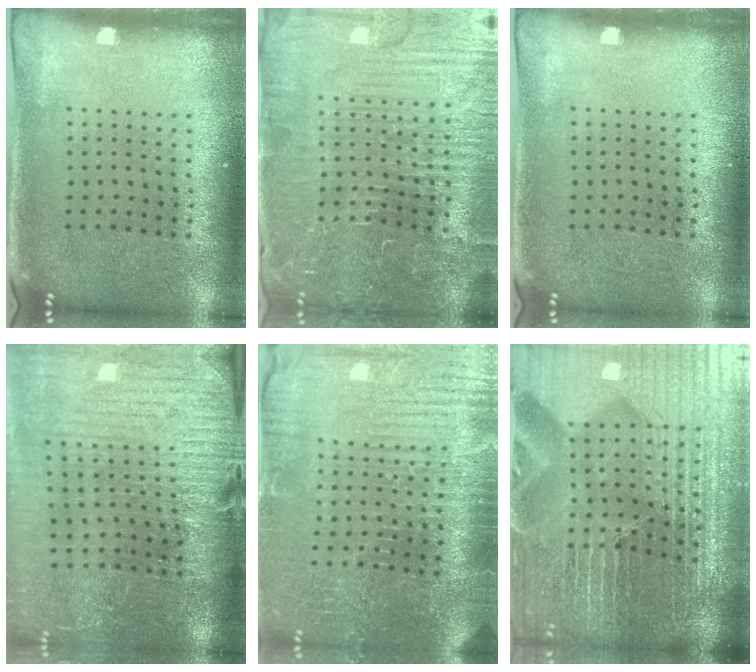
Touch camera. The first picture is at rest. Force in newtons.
{"total": 5.7, "press": 5.3, "slide": 2.2}
{"total": 0.0}
{"total": 3.5, "press": 3.1, "slide": 1.6}
{"total": 4.5, "press": 4.3, "slide": 1.2}
{"total": 6.6, "press": 5.9, "slide": 2.9}